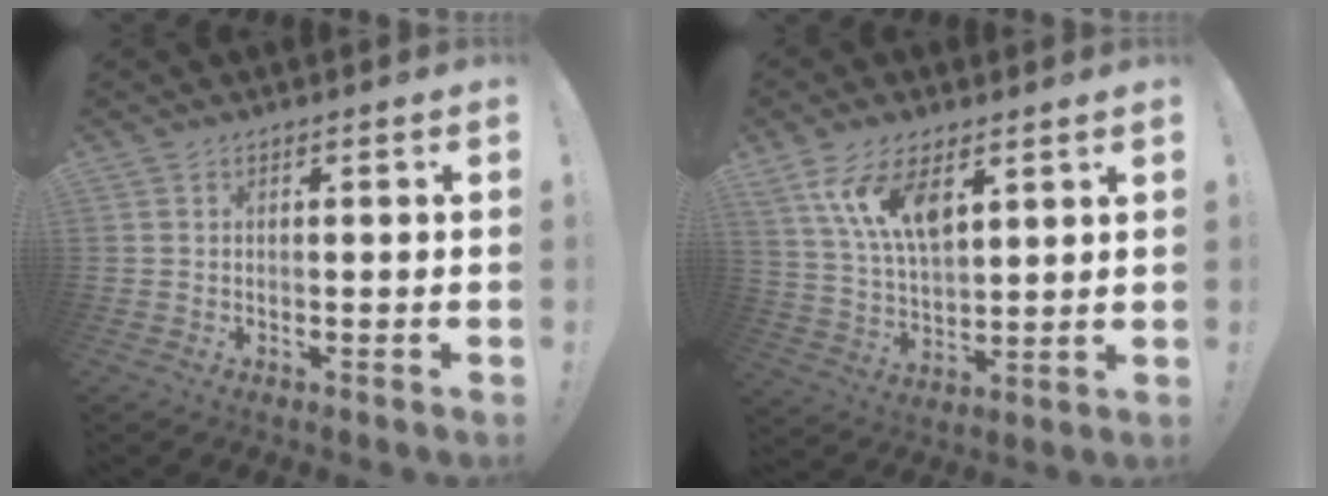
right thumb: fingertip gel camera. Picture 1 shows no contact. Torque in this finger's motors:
{"motor_torque": [-0.01, 0.56, 0.82, 0.97, 0.11]}